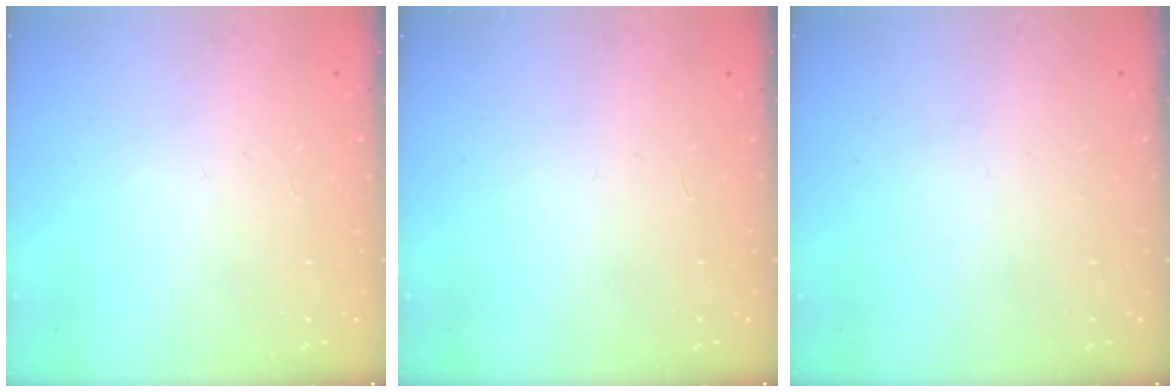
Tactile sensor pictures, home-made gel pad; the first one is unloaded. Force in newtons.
{"total": 0.0}
{"total": 0.0}